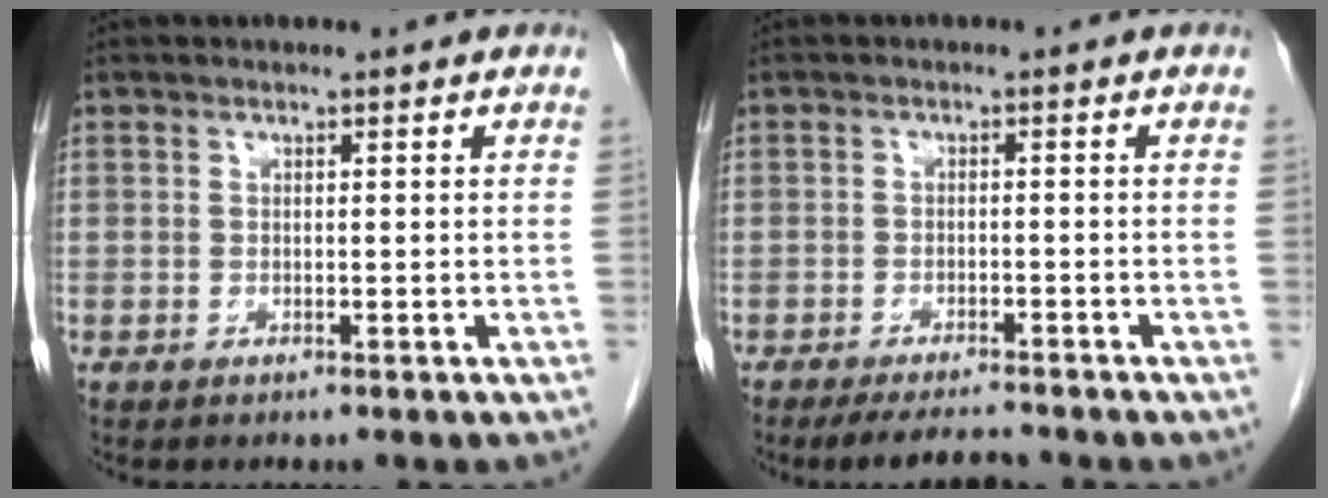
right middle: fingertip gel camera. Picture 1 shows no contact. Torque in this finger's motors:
{"motor_torque": [0.09, -0.07, 0.01, 0.01]}